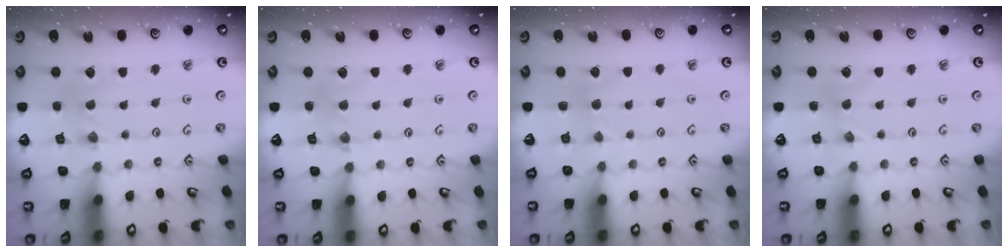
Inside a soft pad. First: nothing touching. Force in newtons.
{"total": 4.1, "press": 4.1, "slide": 0.4}
{"total": 3.3, "press": 3.3, "slide": 0.4}
{"total": 0.6, "press": 0.6, "slide": 0.2}